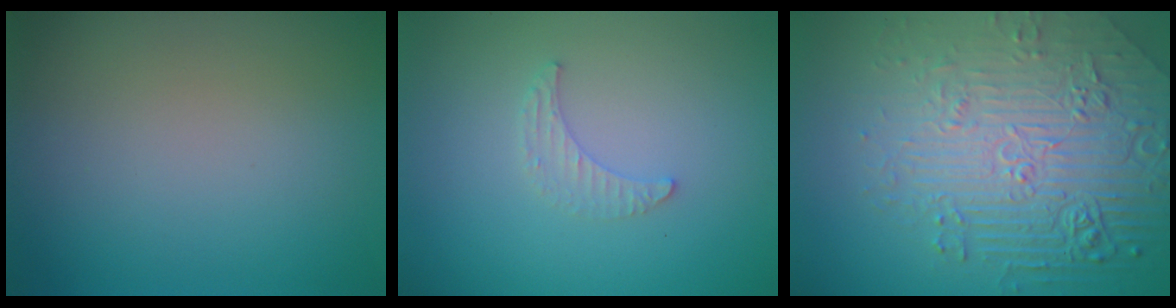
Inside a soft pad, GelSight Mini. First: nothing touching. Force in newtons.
{"total": 1.3, "press": 1.3, "slide": 0.4}
{"total": 9.0, "press": 6.1, "slide": 6.5}